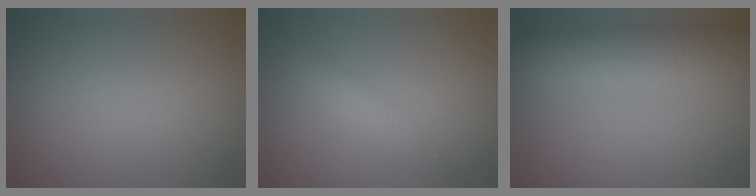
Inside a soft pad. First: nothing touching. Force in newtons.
{"total": 2.3, "press": 2.3, "slide": 0.1}
{"total": 8.9, "press": 8.9, "slide": 0.3}